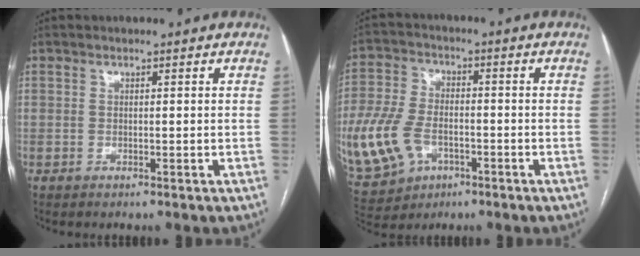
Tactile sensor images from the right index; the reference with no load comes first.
{"total": 17.0, "force": [-5.4, 11.9, 10.8], "torque": [-0.291, -0.001, -0.088]}